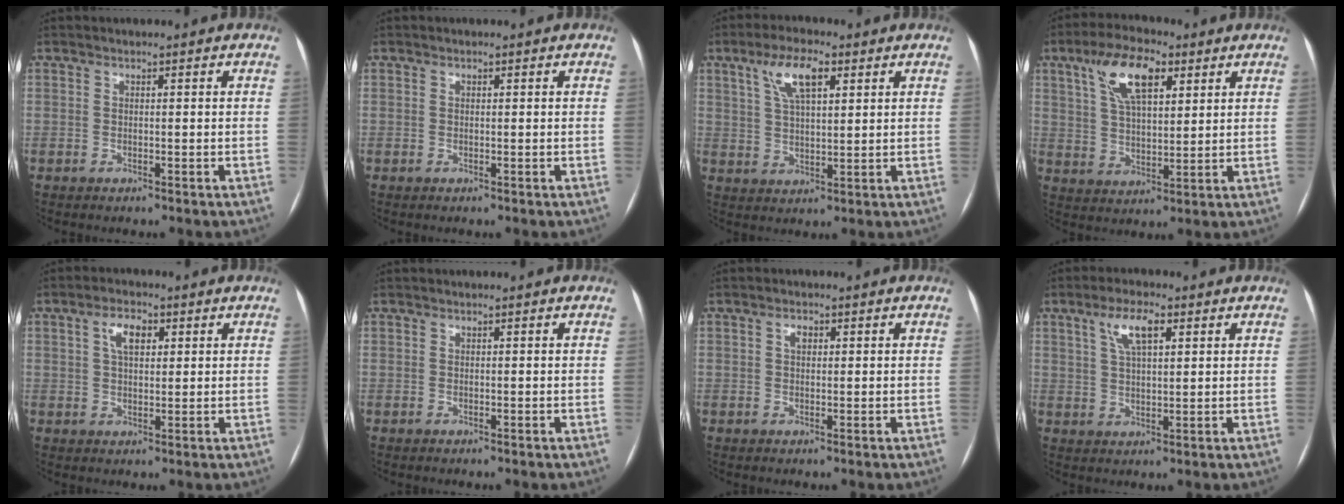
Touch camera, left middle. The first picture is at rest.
{"total": 0.0}
{"total": 7.7, "force": [3.8, 2.4, 6.2], "torque": [-0.123, 0.015, 0.072]}
{"total": 10.8, "force": [5.3, 4.1, 8.4], "torque": [-0.163, 0.022, 0.100]}
{"total": 4.5, "force": [1.7, 2.3, 3.5], "torque": [-0.069, 0.015, 0.030]}
{"total": 0.0}
{"total": 1.5, "force": [0.5, 1.0, 1.1], "torque": [-0.020, 0.005, 0.008]}
{"total": 6.1, "force": [2.9, 1.8, 5.0], "torque": [-0.101, 0.013, 0.055]}